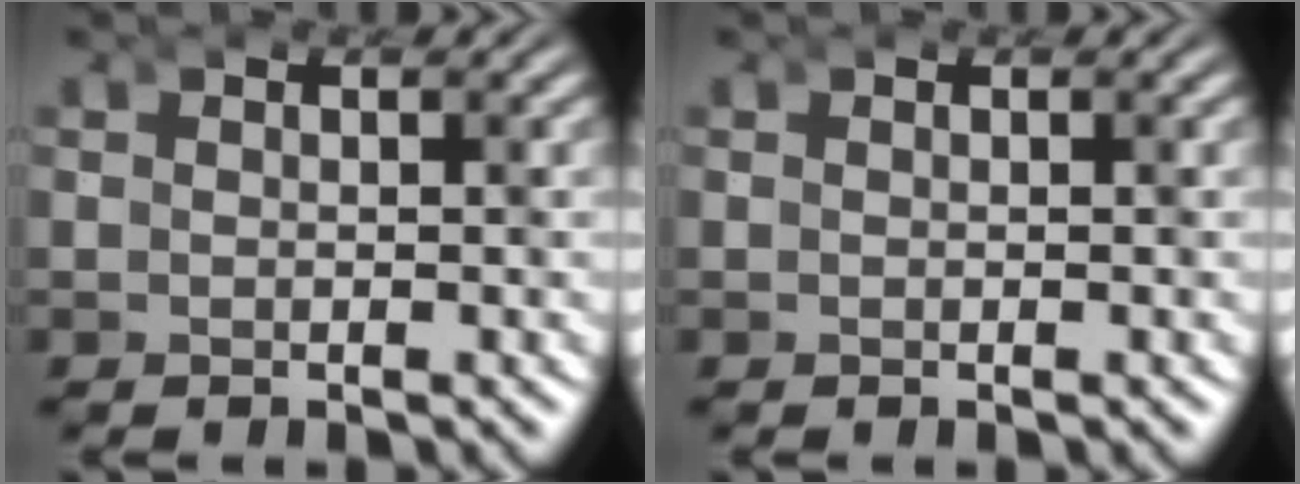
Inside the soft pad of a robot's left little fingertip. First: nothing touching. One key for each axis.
{"total": 0.0}